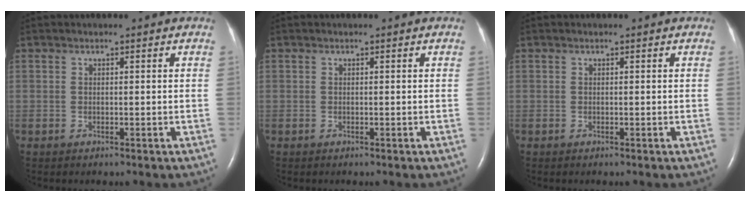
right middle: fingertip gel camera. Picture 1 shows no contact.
{"total": 0.0}
{"total": 0.0}